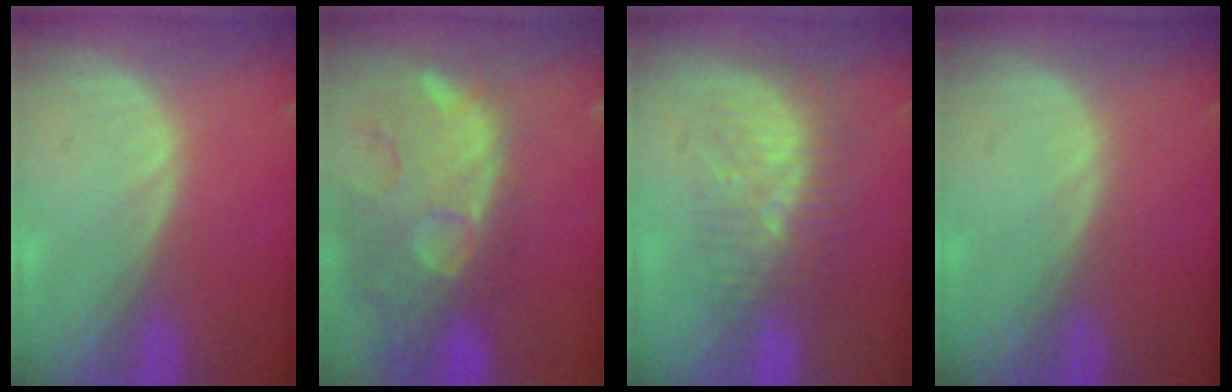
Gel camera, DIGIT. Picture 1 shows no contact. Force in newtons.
{"total": 14.5, "press": 11.7, "slide": 8.5}
{"total": 9.0, "press": 7.6, "slide": 4.9}
{"total": 0.0}